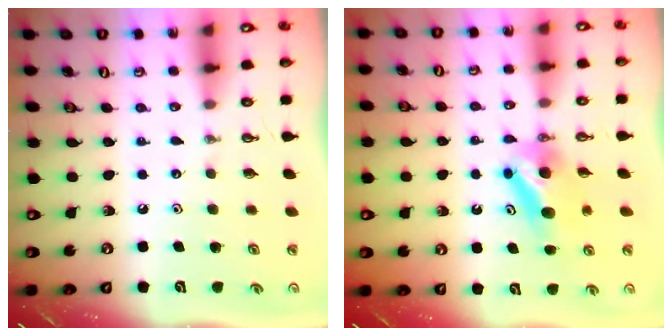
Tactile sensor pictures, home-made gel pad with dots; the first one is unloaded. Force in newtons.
{"total": 6.4, "press": 6.2, "slide": 1.3}